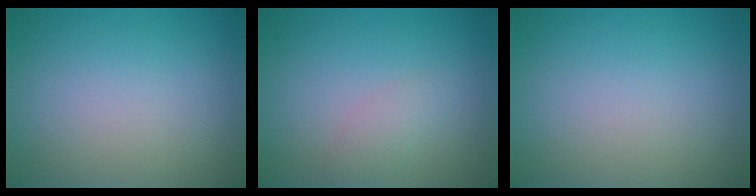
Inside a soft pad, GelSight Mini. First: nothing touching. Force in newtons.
{"total": 1.5, "press": 1.5, "slide": 0.0}
{"total": 0.0}